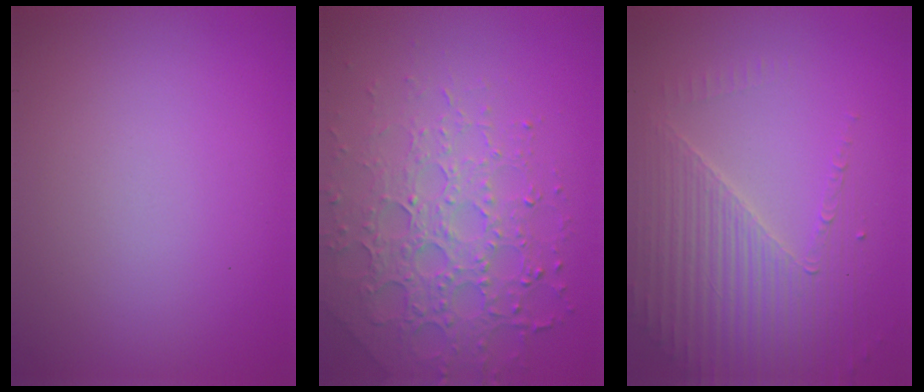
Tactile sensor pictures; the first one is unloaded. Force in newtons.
{"total": 6.2, "press": 4.8, "slide": 3.9}
{"total": 4.5, "press": 3.9, "slide": 2.2}